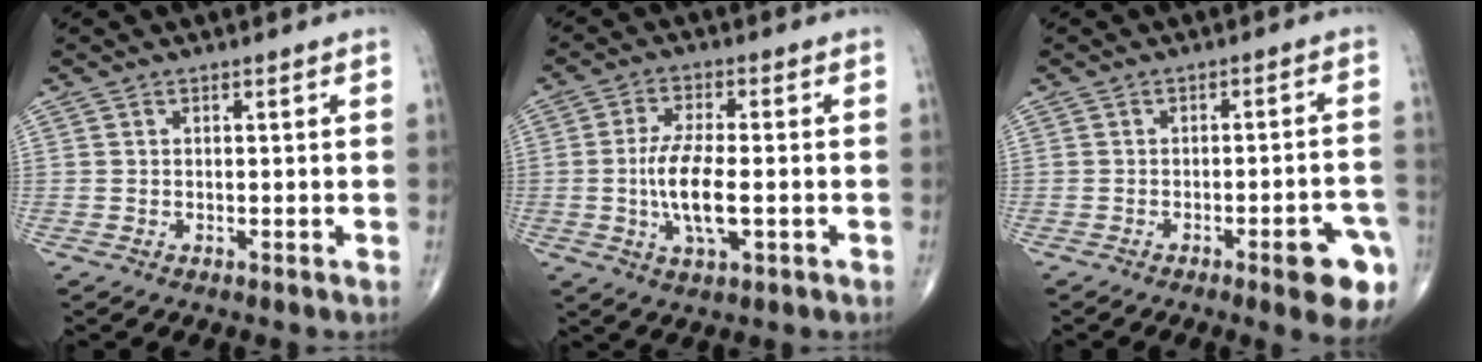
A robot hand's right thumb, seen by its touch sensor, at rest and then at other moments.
{"total": 9.1, "force": [-1.4, 3.3, 8.4], "torque": [-0.173, 0.000, -0.026]}
{"total": 9.7, "force": [-4.8, 2.2, 8.2], "torque": [-0.083, 0.022, -0.053]}